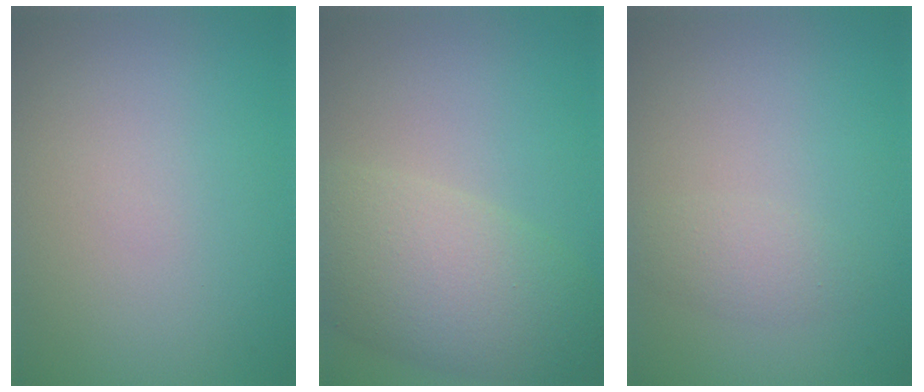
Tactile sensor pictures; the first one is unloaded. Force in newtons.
{"total": 7.5, "press": 7.5, "slide": 0.8}
{"total": 1.6, "press": 1.6, "slide": 0.1}